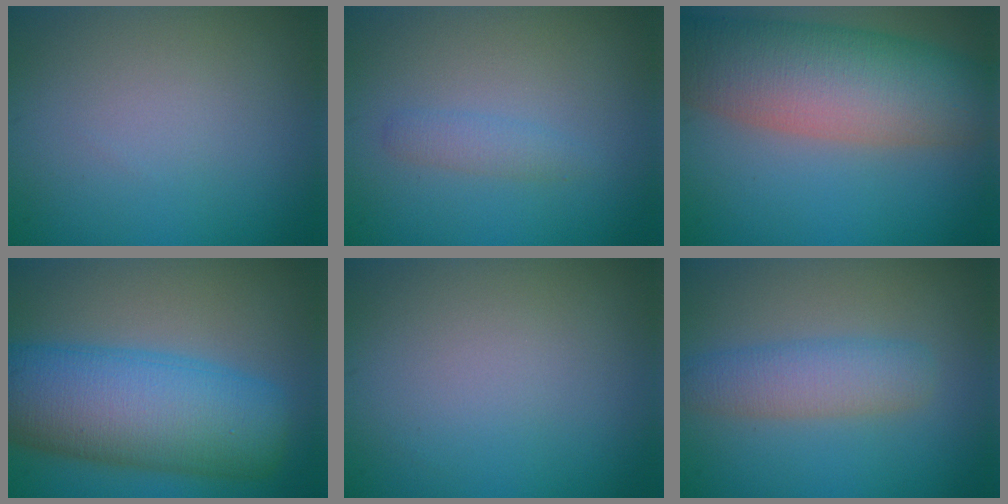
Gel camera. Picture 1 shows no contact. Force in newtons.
{"total": 1.3, "press": 1.3, "slide": 0.0}
{"total": 10.7, "press": 10.7, "slide": 0.7}
{"total": 11.5, "press": 11.5, "slide": 0.3}
{"total": 0.0}
{"total": 3.5, "press": 3.5, "slide": 0.2}